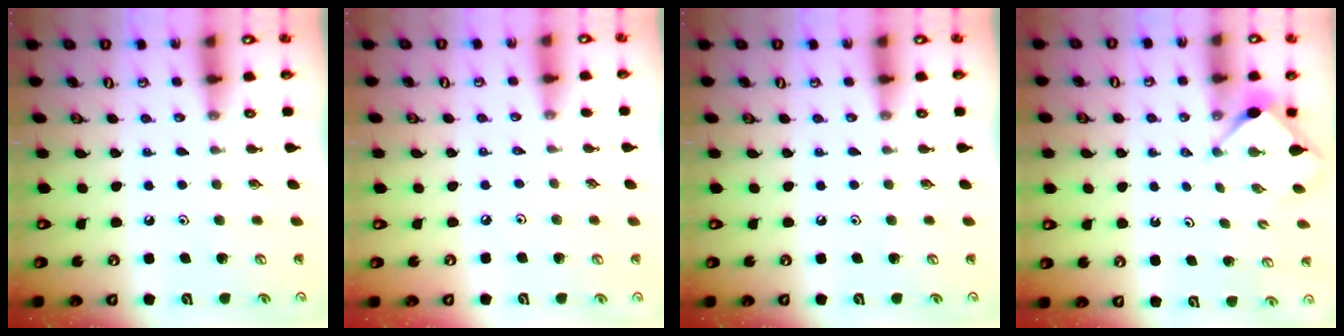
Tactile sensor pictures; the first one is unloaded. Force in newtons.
{"total": 1.9, "press": 1.8, "slide": 0.4}
{"total": 0.0}
{"total": 2.8, "press": 2.8, "slide": 0.3}